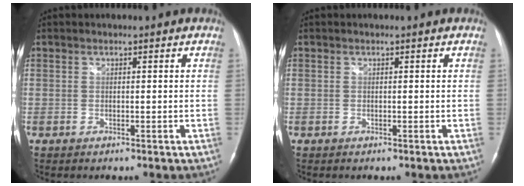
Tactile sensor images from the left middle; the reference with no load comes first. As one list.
[{"total": 0.0}]